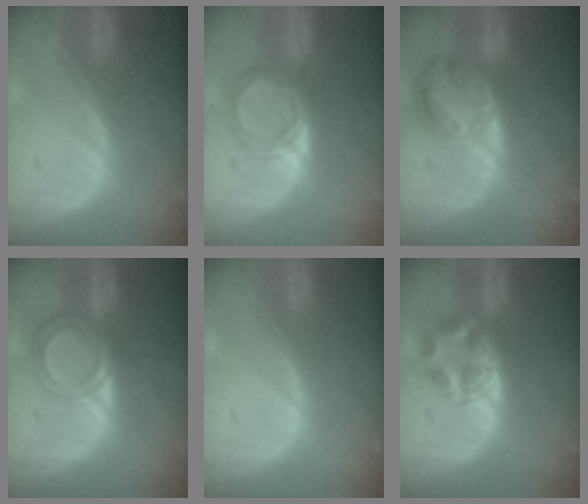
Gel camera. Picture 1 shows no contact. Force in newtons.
{"total": 5.4, "press": 4.8, "slide": 2.5}
{"total": 8.3, "press": 7.1, "slide": 4.4}
{"total": 6.4, "press": 5.4, "slide": 3.4}
{"total": 0.0}
{"total": 5.9, "press": 5.0, "slide": 3.1}